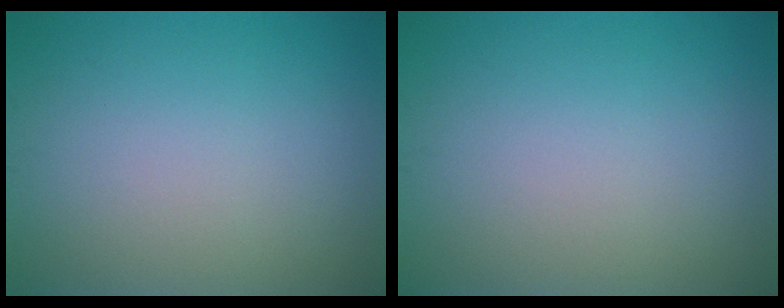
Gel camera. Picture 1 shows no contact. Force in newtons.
{"total": 0.0}